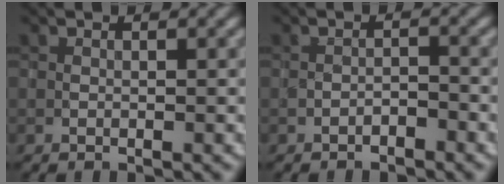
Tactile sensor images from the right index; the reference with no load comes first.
{"total": 1.0, "force": [-0.9, 0.2, 0.2], "torque": [0.000, 0.006, -0.018]}